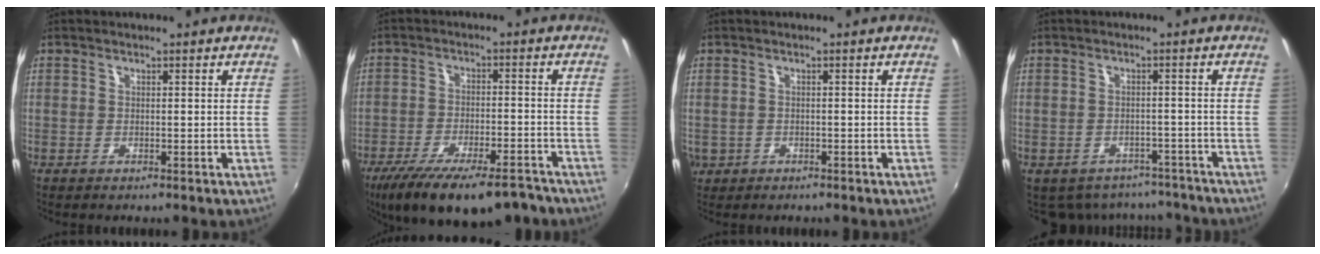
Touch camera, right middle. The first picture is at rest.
{"total": 18.6, "force": [-14.0, 6.1, 10.7], "torque": [-0.203, -0.036, -0.211]}
{"total": 4.0, "force": [-1.1, 3.5, 1.5], "torque": [-0.040, -0.005, -0.010]}
{"total": 10.3, "force": [-8.3, 5.6, 2.6], "torque": [-0.062, 0.004, -0.094]}